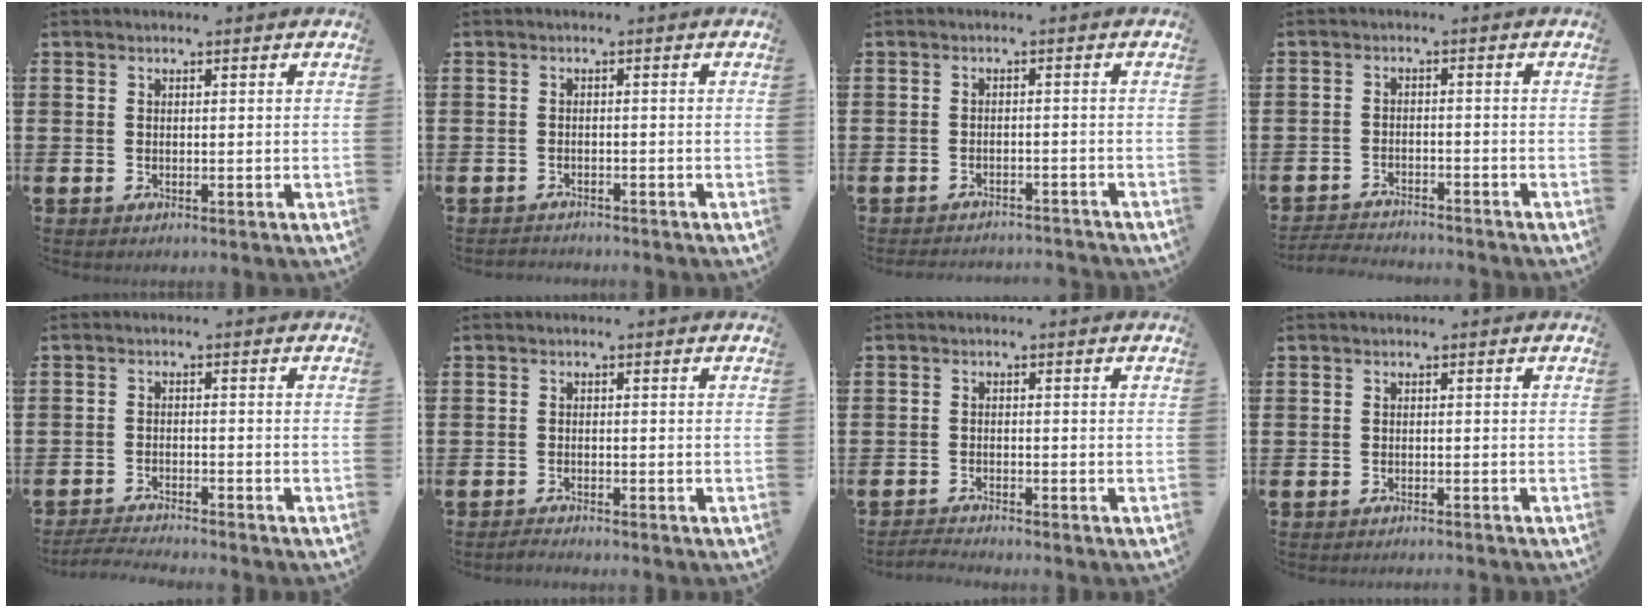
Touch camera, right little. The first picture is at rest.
{"total": 1.0, "force": [-1.0, 0.0, -0.1], "torque": [-0.001, 0.002, -0.021]}
{"total": 1.8, "force": [-1.8, -0.1, -0.1], "torque": [-0.002, 0.004, -0.038]}
{"total": 2.6, "force": [-2.6, 0.0, -0.1], "torque": [-0.003, 0.003, -0.057]}
{"total": 2.4, "force": [-2.4, -0.2, 0.3], "torque": [-0.005, 0.003, -0.049]}
{"total": 1.0, "force": [-1.0, -0.1, 0.2], "torque": [-0.006, -0.001, -0.020]}
{"total": 1.4, "force": [-1.4, -0.1, 0.3], "torque": [-0.007, 0.003, -0.028]}
{"total": 0.7, "force": [-0.7, -0.2, 0.0], "torque": [0.001, -0.001, -0.014]}